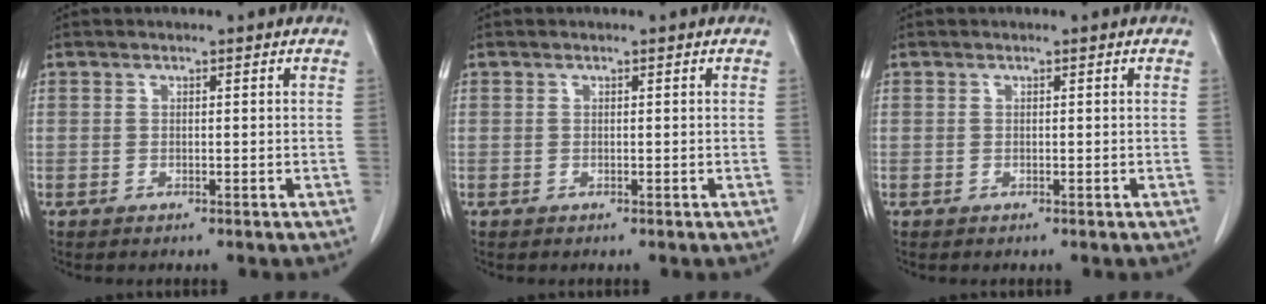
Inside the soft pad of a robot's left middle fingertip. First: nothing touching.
{"total": 0.0}
{"total": 0.0}